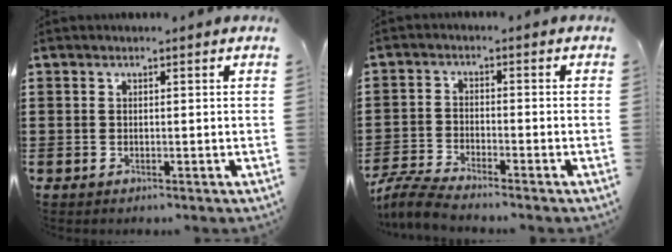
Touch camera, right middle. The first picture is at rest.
{"total": 4.6, "force": [-4.2, 0.0, 1.7], "torque": [-0.060, -0.017, -0.090]}